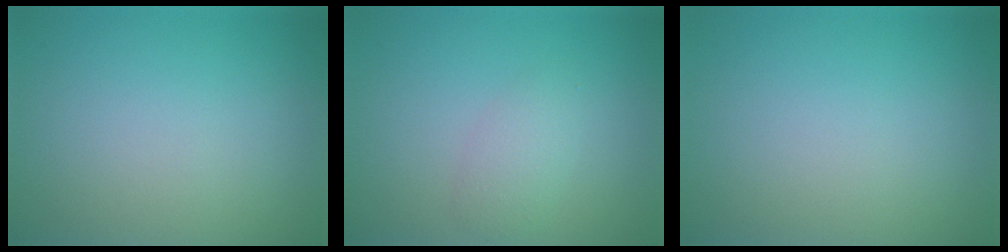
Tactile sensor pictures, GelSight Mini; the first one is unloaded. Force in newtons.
{"total": 1.8, "press": 1.8, "slide": 0.1}
{"total": 0.0}